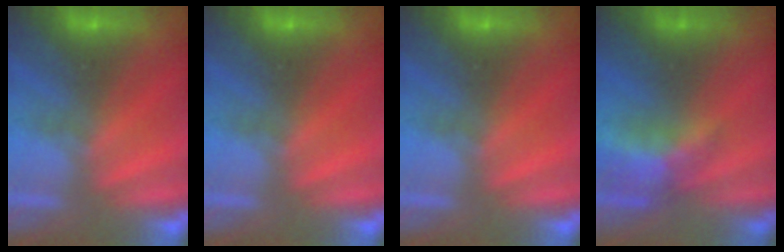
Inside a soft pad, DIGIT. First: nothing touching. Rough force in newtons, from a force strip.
{"total": 0.0}
{"total": 0.0}
{"total": 2.3}